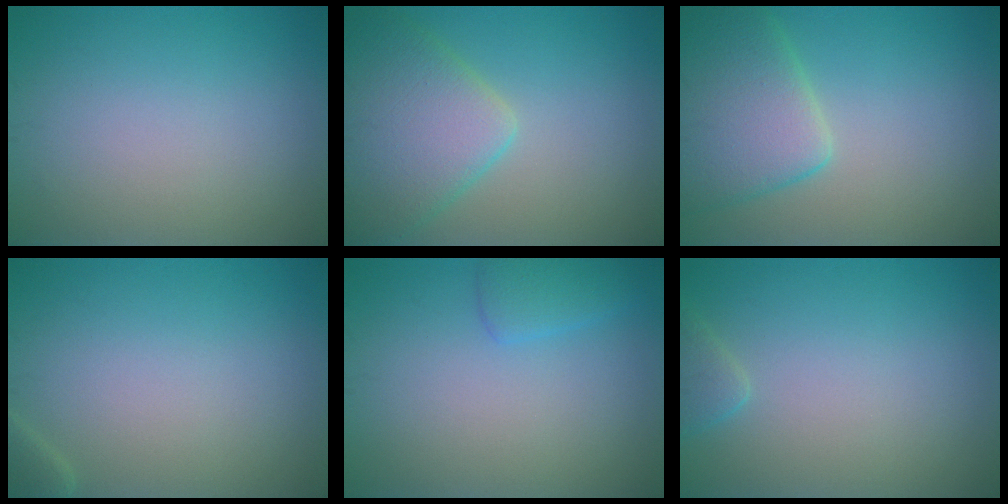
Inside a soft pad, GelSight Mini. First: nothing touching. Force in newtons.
{"total": 6.7, "press": 6.7, "slide": 0.3}
{"total": 6.4, "press": 6.4, "slide": 0.3}
{"total": 1.1, "press": 1.1, "slide": 0.1}
{"total": 1.8, "press": 1.8, "slide": 0.2}
{"total": 1.3, "press": 1.3, "slide": 0.1}